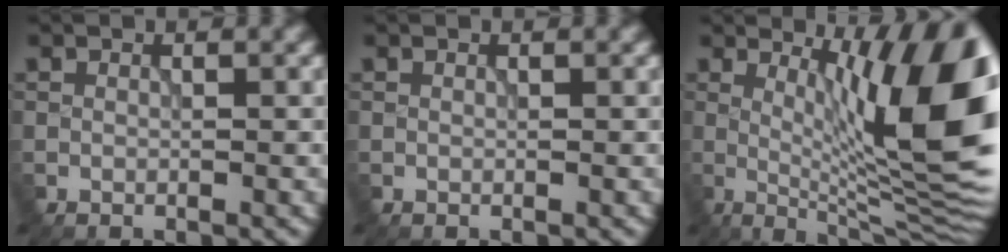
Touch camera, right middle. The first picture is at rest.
{"total": 0.0}
{"total": 13.8, "force": [2.5, 3.4, 13.1], "torque": [-0.164, -0.004, 0.039]}